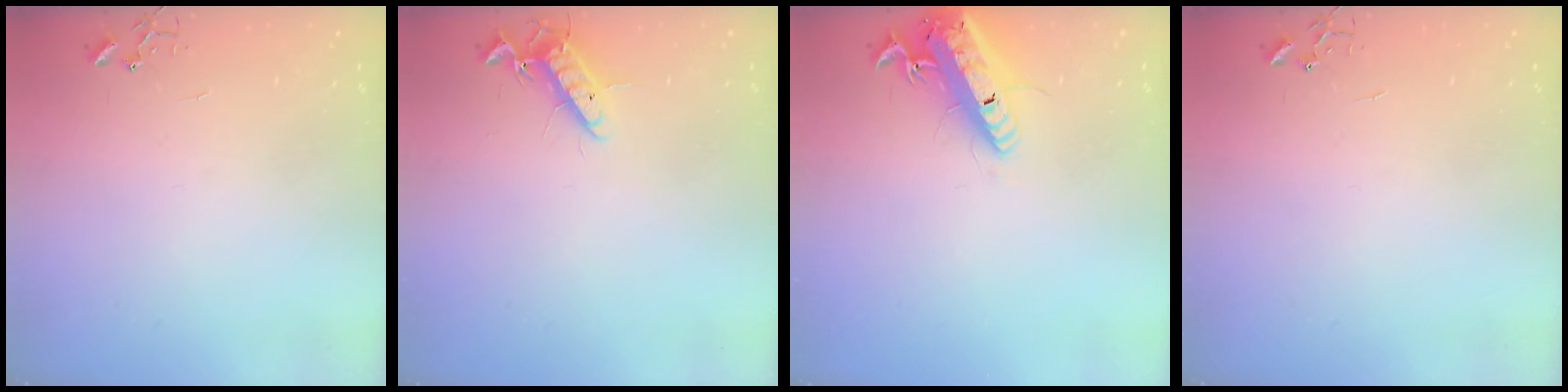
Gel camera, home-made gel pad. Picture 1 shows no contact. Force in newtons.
{"total": 12.1, "press": 11.9, "slide": 2.0}
{"total": 17.3, "press": 17.0, "slide": 3.4}
{"total": 0.0}